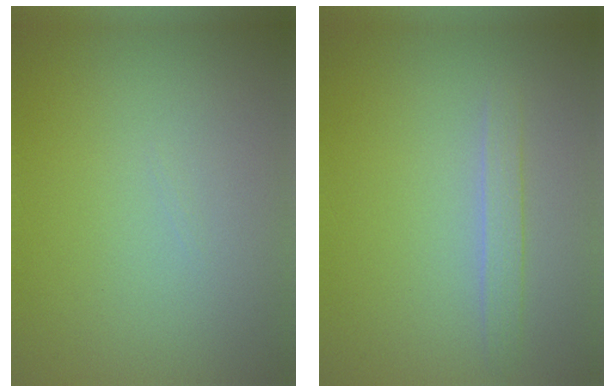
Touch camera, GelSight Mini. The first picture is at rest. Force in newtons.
{"total": 1.4, "press": 1.4, "slide": 0.1}